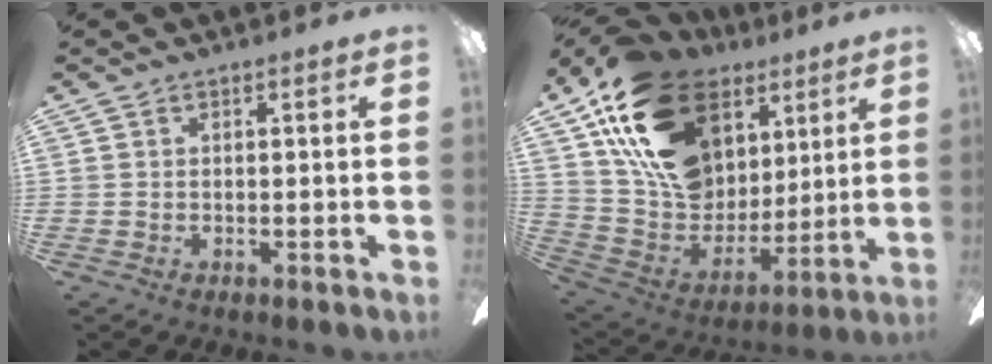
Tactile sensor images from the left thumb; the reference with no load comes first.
{"total": 22.6, "force": [11.2, 16.0, 11.4], "torque": [-0.201, -0.044, 0.222]}